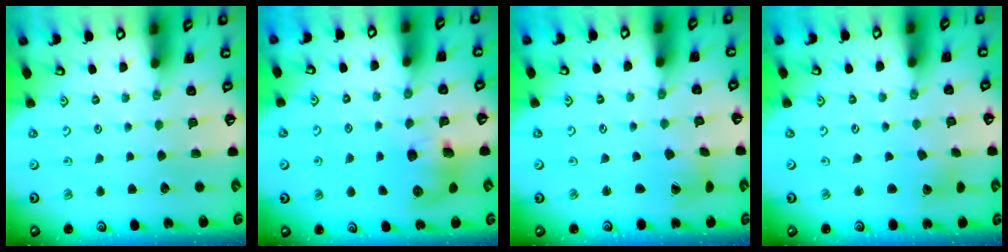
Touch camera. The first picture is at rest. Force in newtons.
{"total": 8.2, "press": 8.2, "slide": 0.2}
{"total": 2.2, "press": 2.2, "slide": 0.4}
{"total": 2.2, "press": 2.2, "slide": 0.3}